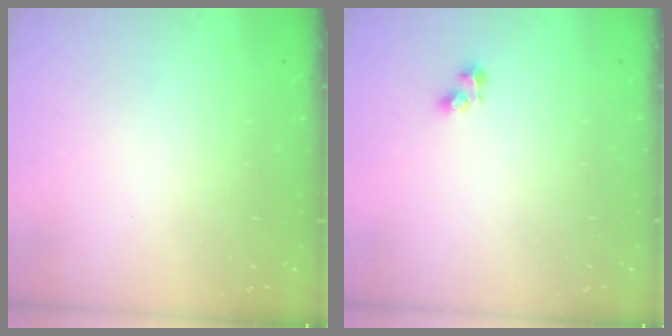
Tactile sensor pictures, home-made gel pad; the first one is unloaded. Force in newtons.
{"total": 2.5, "press": 2.5, "slide": 0.2}